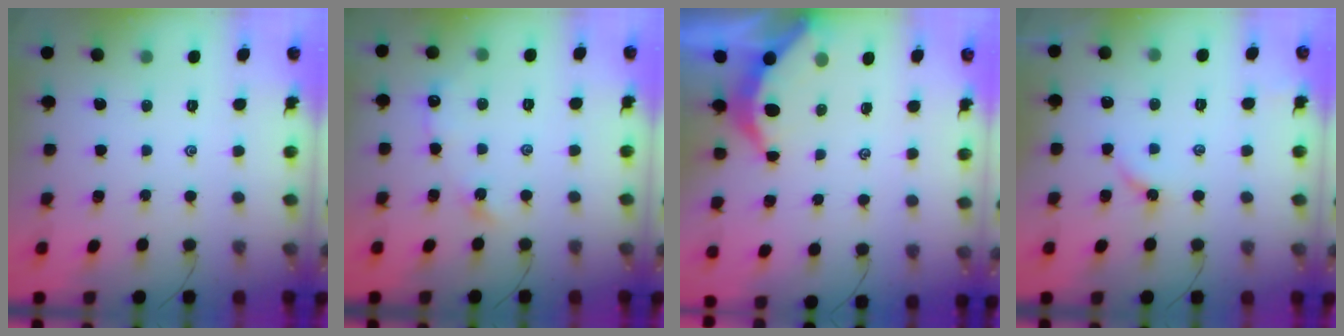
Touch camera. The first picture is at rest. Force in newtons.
{"total": 4.2, "press": 4.2, "slide": 0.5}
{"total": 3.8, "press": 3.8, "slide": 0.4}
{"total": 4.1, "press": 4.1, "slide": 0.7}